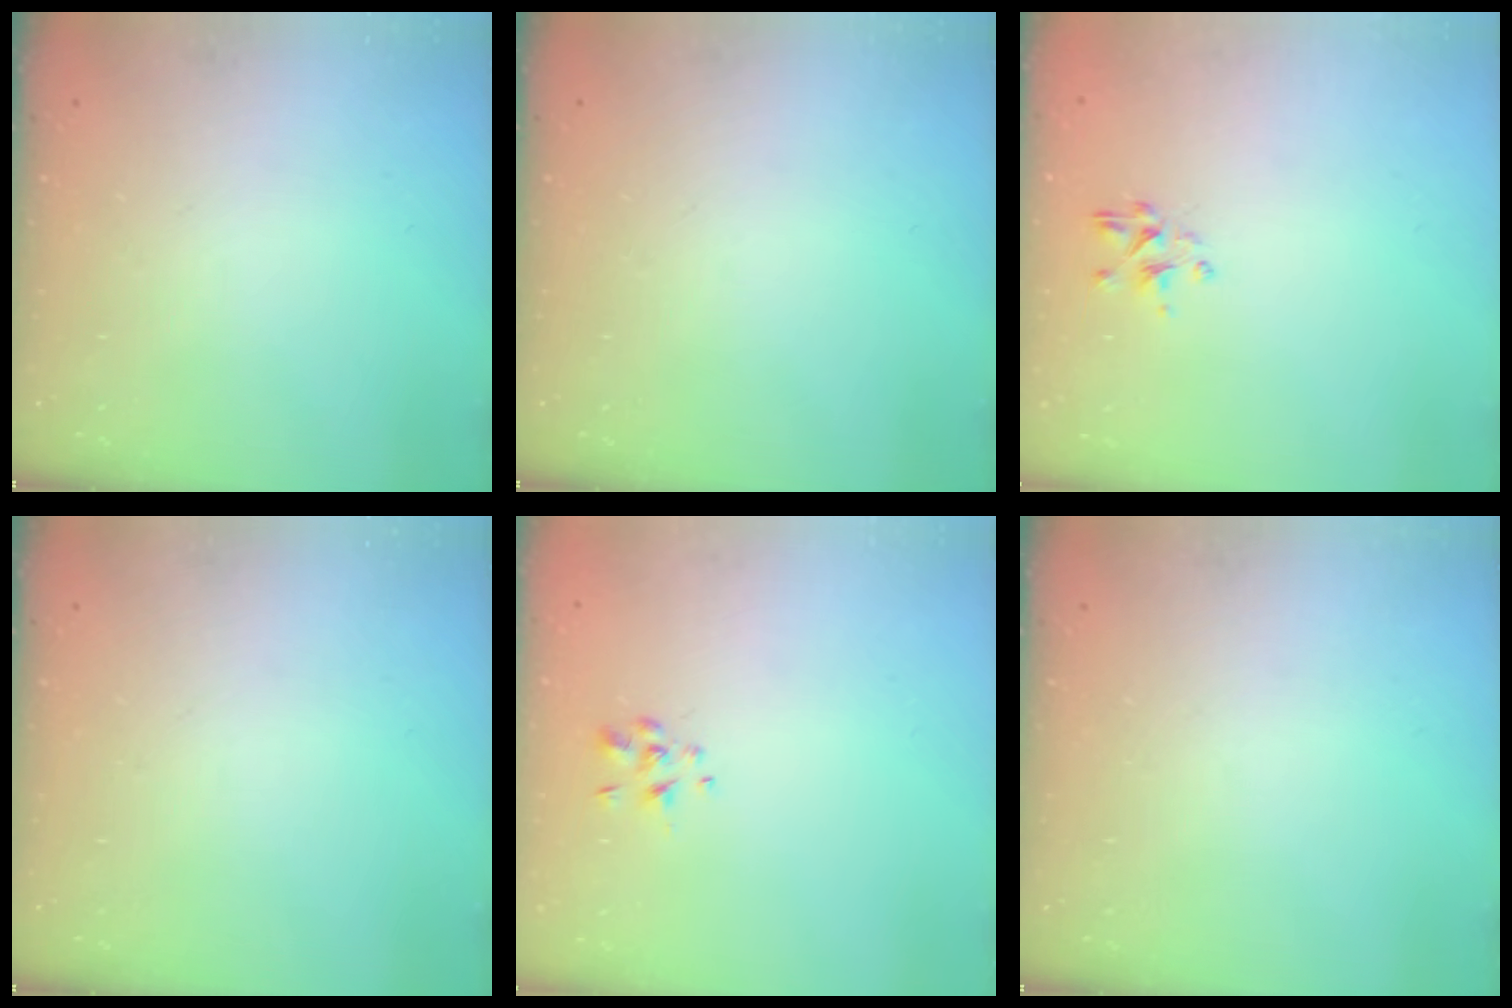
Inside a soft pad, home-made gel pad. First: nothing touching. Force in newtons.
{"total": 0.0}
{"total": 2.3, "press": 2.1, "slide": 1.0}
{"total": 0.0}
{"total": 1.6, "press": 1.5, "slide": 0.6}
{"total": 0.0}